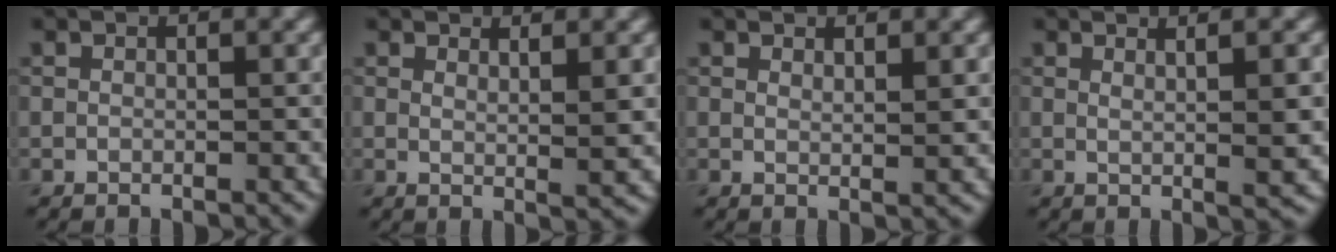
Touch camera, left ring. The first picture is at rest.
{"total": 2.9, "force": [1.5, 0.7, 2.3], "torque": [-0.024, -0.005, 0.022]}
{"total": 1.3, "force": [1.1, 0.2, 0.8], "torque": [-0.011, -0.001, 0.017]}
{"total": 4.7, "force": [1.2, 1.1, 4.4], "torque": [-0.053, 0.001, 0.018]}